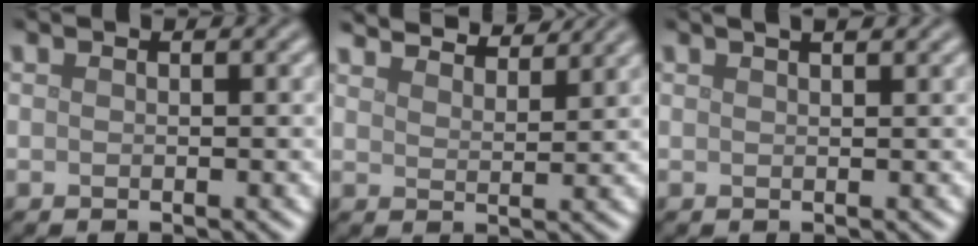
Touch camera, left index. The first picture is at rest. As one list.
[{"total": 6.5, "force": [6.0, 1.1, 2.1], "torque": [-0.030, 0.010, 0.071]}, {"total": 3.3, "force": [2.1, 1.4, 2.1], "torque": [-0.004, 0.015, 0.000]}]